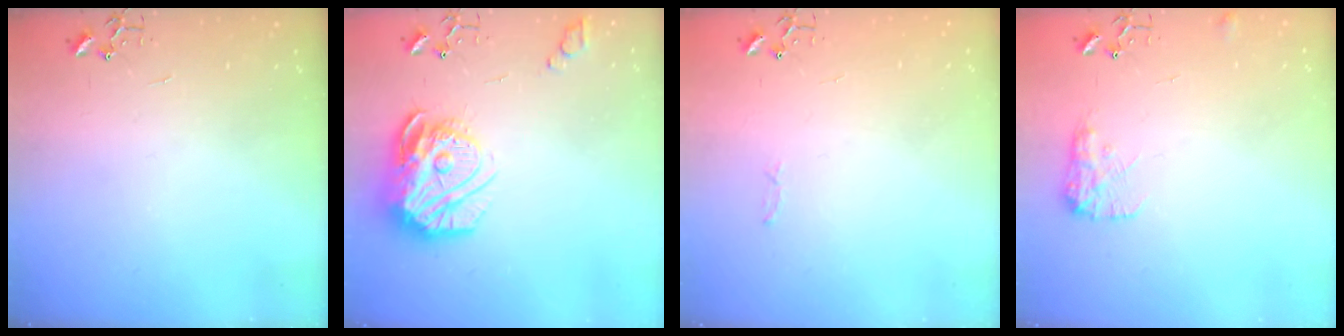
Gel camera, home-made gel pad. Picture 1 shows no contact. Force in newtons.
{"total": 20.9, "press": 20.8, "slide": 2.0}
{"total": 2.8, "press": 2.8, "slide": 0.4}
{"total": 9.5, "press": 9.5, "slide": 0.3}